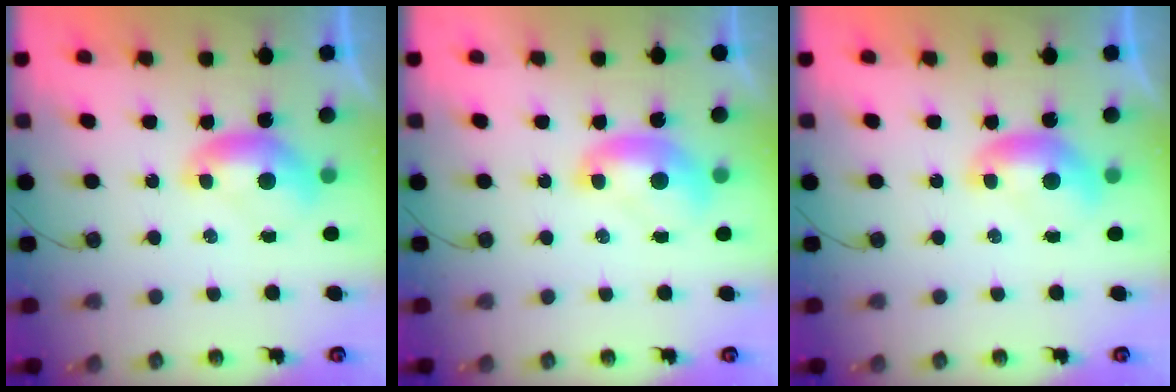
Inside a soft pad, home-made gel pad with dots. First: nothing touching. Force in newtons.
{"total": 1.3, "press": 1.3, "slide": 0.1}
{"total": 0.0}